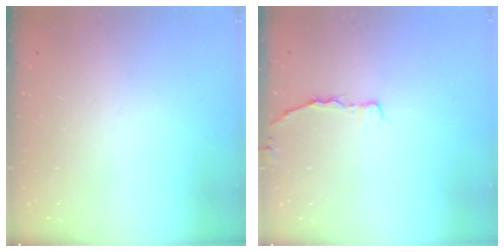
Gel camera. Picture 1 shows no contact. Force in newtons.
{"total": 2.0, "press": 2.0, "slide": 0.3}